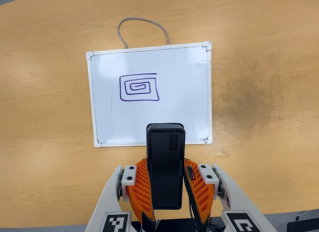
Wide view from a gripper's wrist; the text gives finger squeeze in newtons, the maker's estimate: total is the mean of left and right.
{"total": 5.7, "left": 4.2, "right": 7.3}